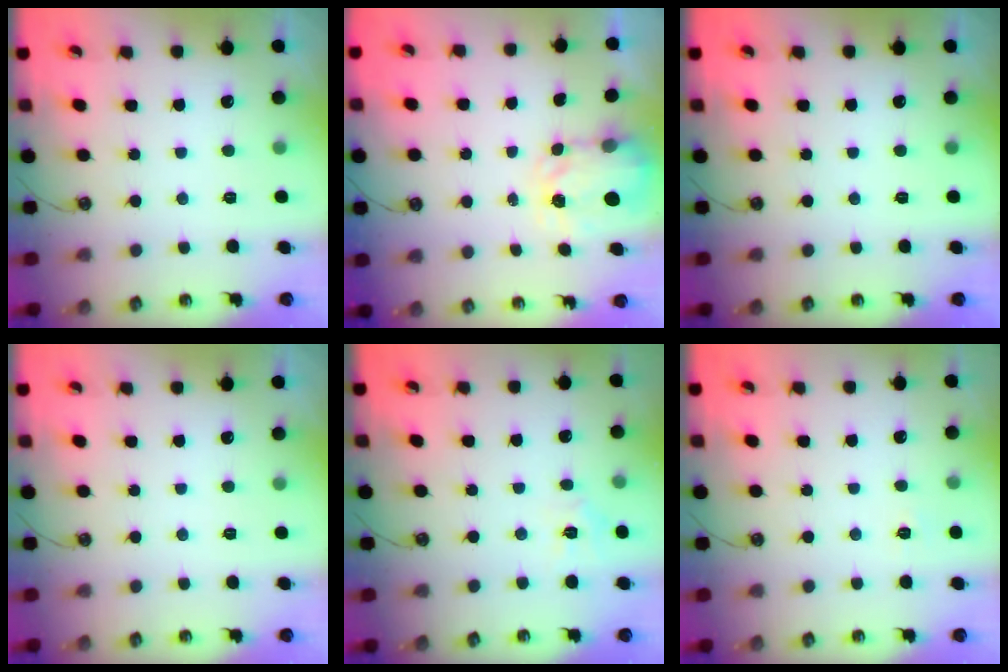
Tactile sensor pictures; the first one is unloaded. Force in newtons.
{"total": 3.8, "press": 3.7, "slide": 0.5}
{"total": 0.0}
{"total": 0.0}
{"total": 4.8, "press": 4.7, "slide": 0.6}
{"total": 2.7, "press": 2.7, "slide": 0.4}